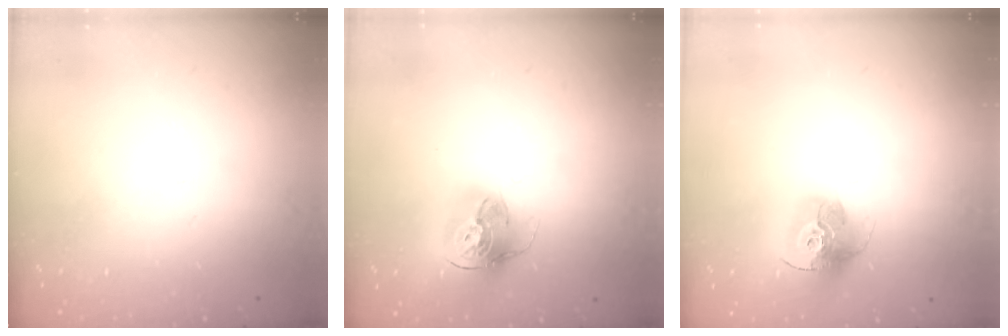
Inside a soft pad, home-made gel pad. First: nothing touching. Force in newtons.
{"total": 18.0, "press": 17.9, "slide": 1.7}
{"total": 15.8, "press": 15.7, "slide": 1.6}